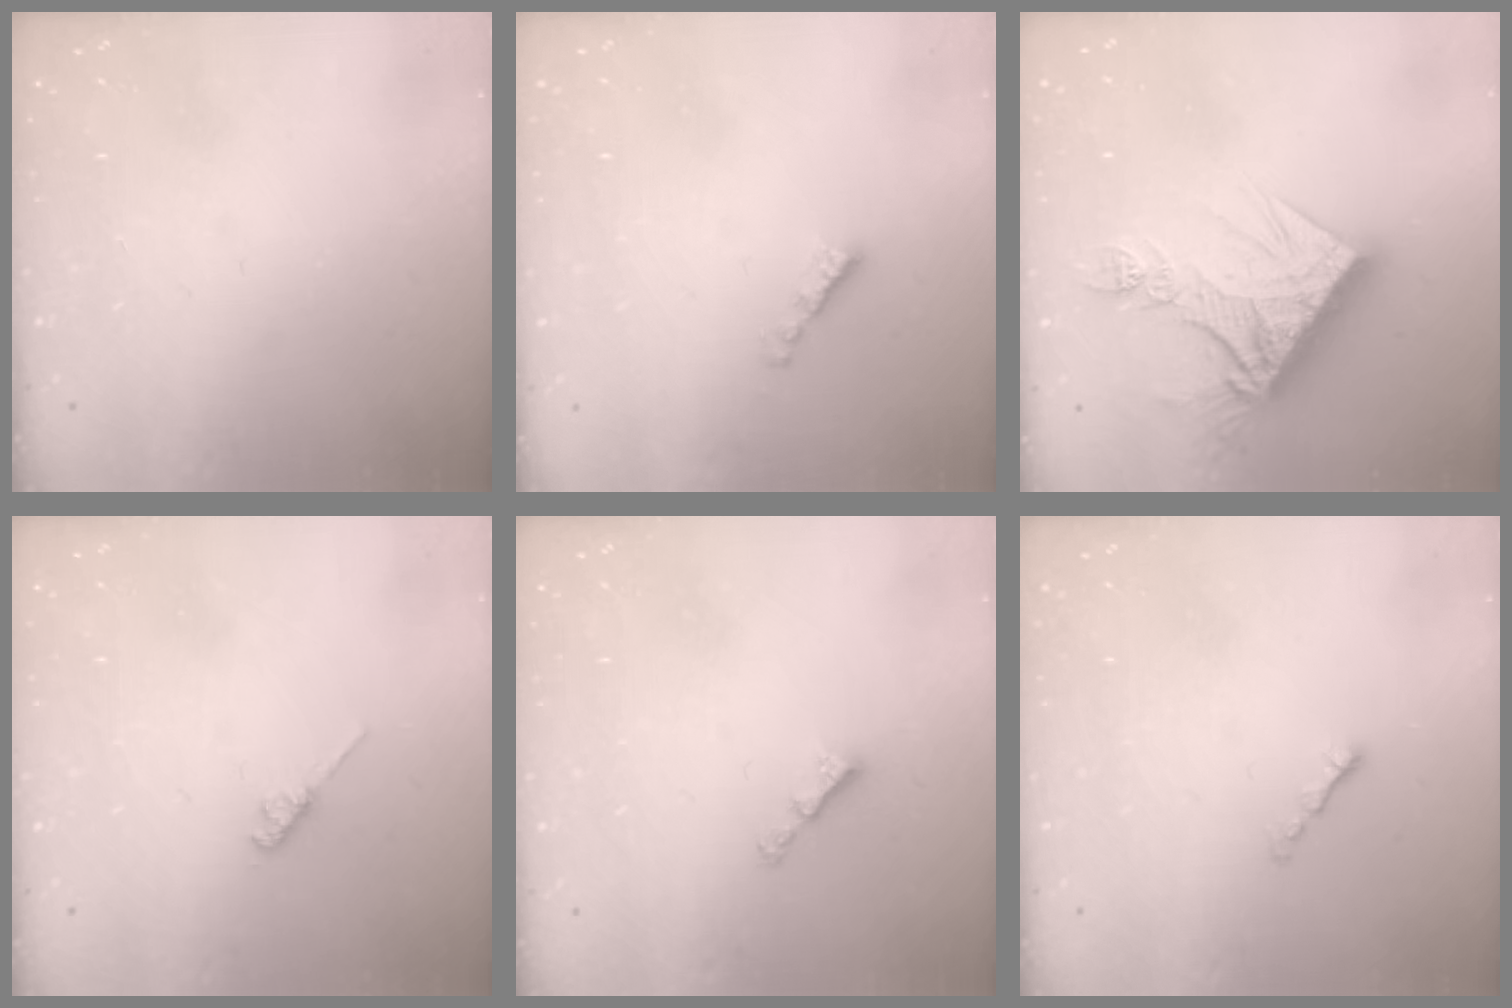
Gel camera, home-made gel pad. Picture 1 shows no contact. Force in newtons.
{"total": 2.1, "press": 2.0, "slide": 0.7}
{"total": 14.2, "press": 14.2, "slide": 1.2}
{"total": 2.6, "press": 2.5, "slide": 0.4}
{"total": 2.8, "press": 2.7, "slide": 0.5}
{"total": 0.8, "press": 0.6, "slide": 0.4}